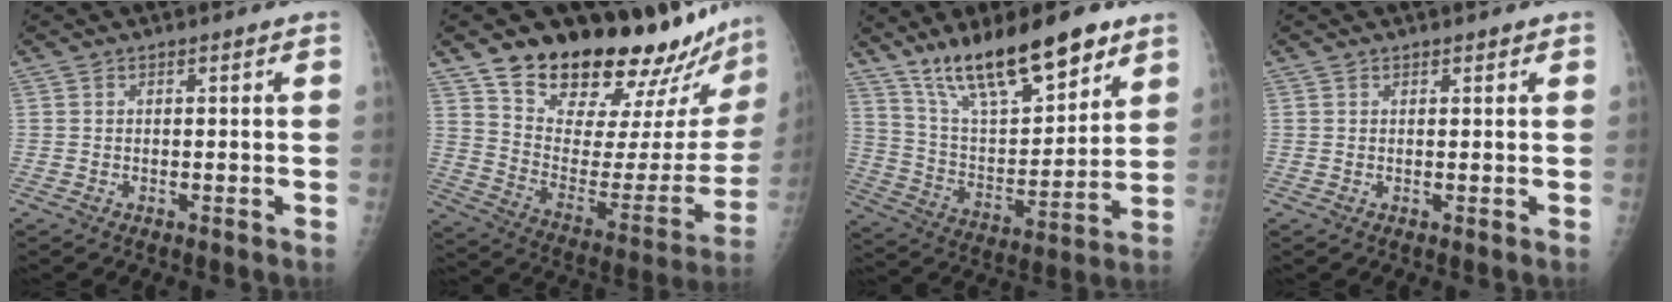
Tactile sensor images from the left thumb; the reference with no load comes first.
{"total": 28.0, "force": [23.1, 7.9, 13.8], "torque": [-0.177, -0.143, 0.332]}
{"total": 20.2, "force": [14.1, 6.6, 12.9], "torque": [-0.180, -0.069, 0.250]}
{"total": 0.6, "force": [0.5, 0.3, 0.2], "torque": [0.001, -0.004, 0.006]}